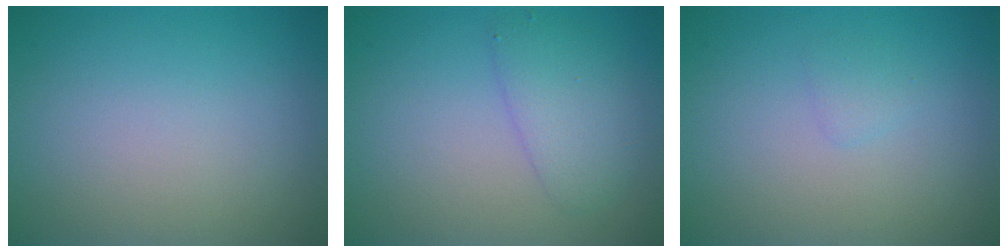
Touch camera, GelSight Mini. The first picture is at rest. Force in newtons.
{"total": 2.8, "press": 2.8, "slide": 0.1}
{"total": 0.8, "press": 0.8, "slide": 0.0}